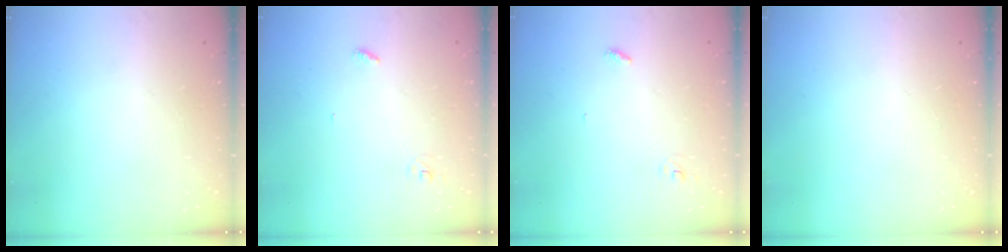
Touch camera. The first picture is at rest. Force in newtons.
{"total": 2.8, "press": 2.8, "slide": 0.3}
{"total": 2.8, "press": 2.8, "slide": 0.3}
{"total": 0.0}